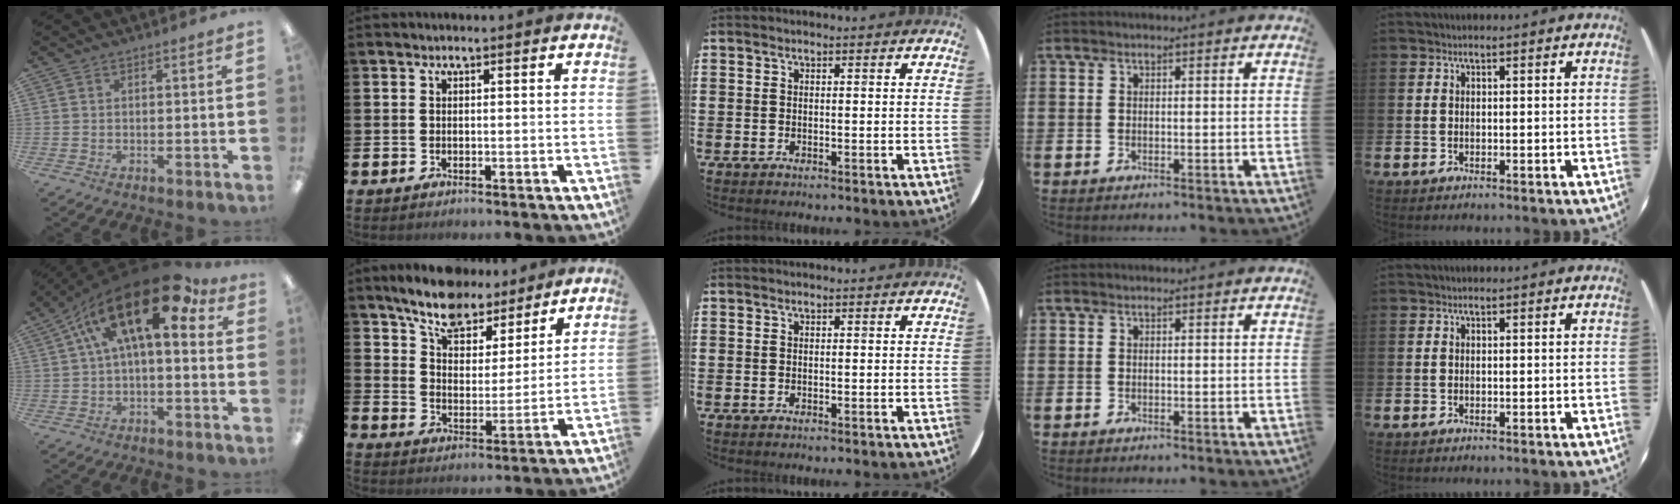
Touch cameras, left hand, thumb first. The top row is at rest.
{"thumb": {"total": 19.2, "force": [8.2, 7.6, 15.6], "torque": [-0.282, -0.048, 0.132]}, "index": {"total": 8.3, "force": [7.5, 2.8, 2.0], "torque": [-0.066, -0.046, 0.133]}}